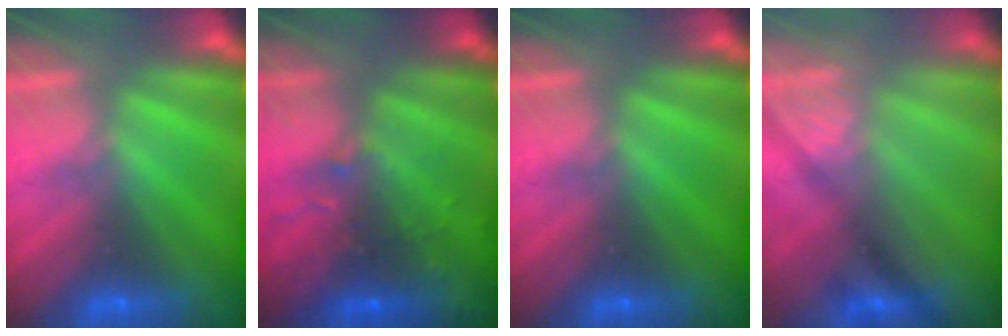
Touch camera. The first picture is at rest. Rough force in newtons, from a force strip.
{"total": 8.1}
{"total": 0.0}
{"total": 2.7}